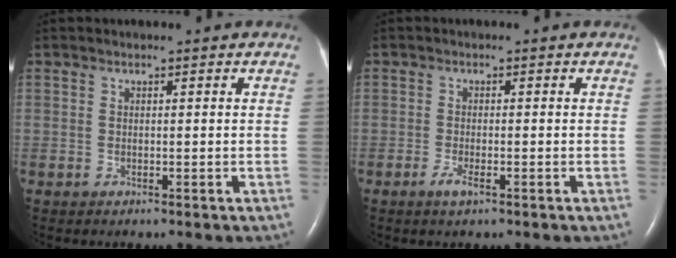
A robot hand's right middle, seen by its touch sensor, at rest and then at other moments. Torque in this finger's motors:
{"motor_torque": [-0.02, -0.07, 0.12, 0.05]}